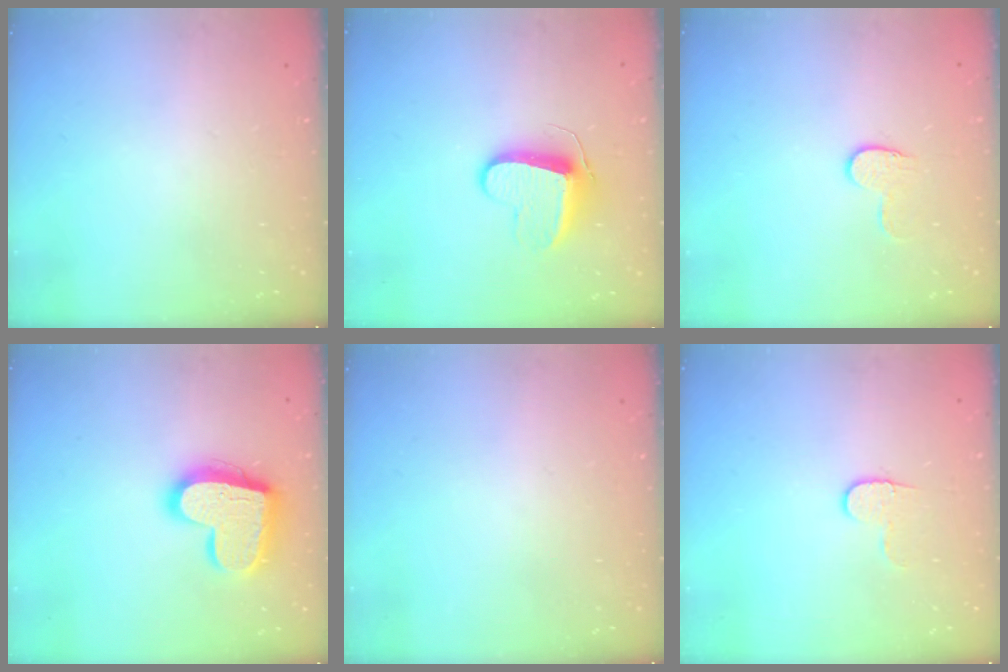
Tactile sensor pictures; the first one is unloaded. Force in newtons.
{"total": 9.7, "press": 9.7, "slide": 0.4}
{"total": 6.2, "press": 6.2, "slide": 0.4}
{"total": 18.0, "press": 17.9, "slide": 1.6}
{"total": 0.0}
{"total": 4.9, "press": 4.9, "slide": 0.5}